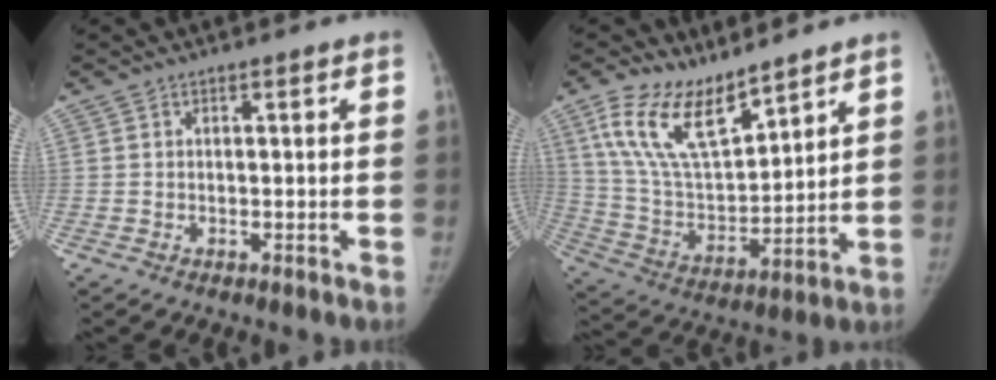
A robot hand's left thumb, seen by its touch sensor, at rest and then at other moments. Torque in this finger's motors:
{"motor_torque": [1.64, 1.76, 1.05, -1.36, 0.37]}